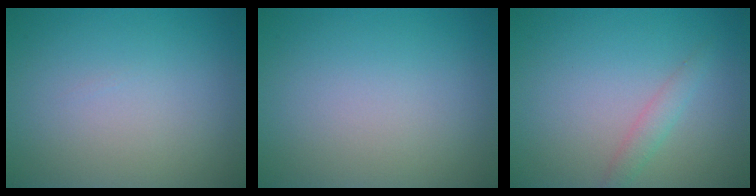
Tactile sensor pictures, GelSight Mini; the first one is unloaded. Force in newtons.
{"total": 0.0}
{"total": 1.5, "press": 1.5, "slide": 0.0}